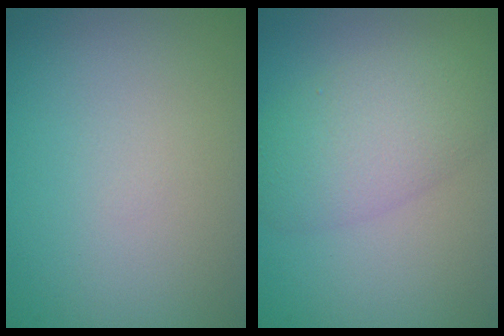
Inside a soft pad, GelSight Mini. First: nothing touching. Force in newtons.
{"total": 5.2, "press": 5.2, "slide": 0.2}